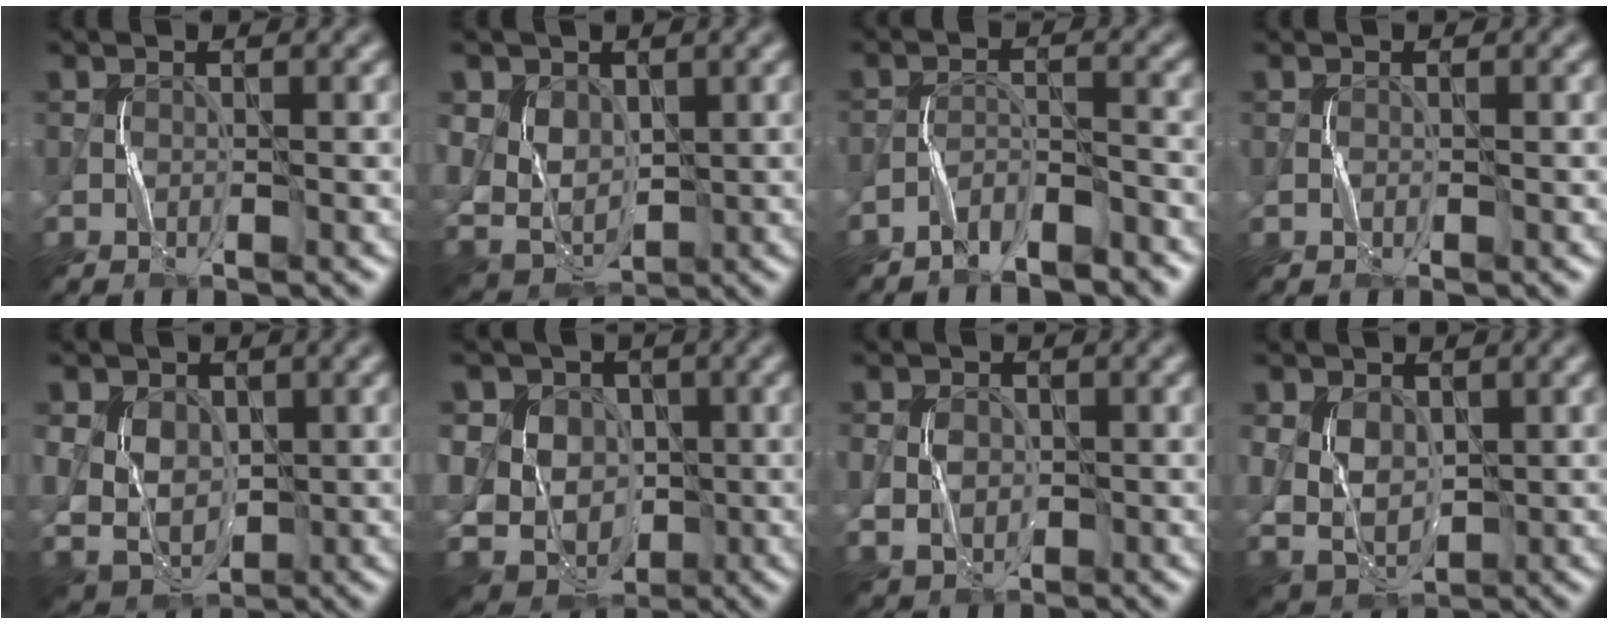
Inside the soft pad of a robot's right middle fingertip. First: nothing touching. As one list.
[{"total": 4.4, "force": [1.5, 3.5, 2.3], "torque": [-0.053, -0.007, 0.039]}, {"total": 2.9, "force": [-2.8, 0.4, 0.8], "torque": [-0.016, 0.007, -0.056]}, {"total": 0.0}, {"total": 6.9, "force": [1.3, 5.6, 3.8], "torque": [-0.077, 0.015, 0.016]}, {"total": 12.1, "force": [0.9, 10.7, 5.6], "torque": [-0.127, 0.036, -0.011]}, {"total": 2.8, "force": [0.0, 2.4, 1.3], "torque": [-0.030, 0.001, -0.001]}, {"total": 4.5, "force": [0.9, 3.5, 2.8], "torque": [-0.063, -0.005, 0.029]}]